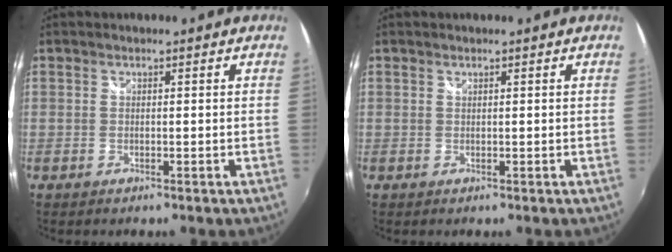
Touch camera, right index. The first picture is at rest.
{"total": 0.0}